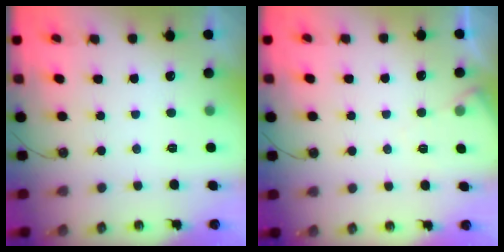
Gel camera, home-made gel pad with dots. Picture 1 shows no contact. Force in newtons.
{"total": 4.3, "press": 4.3, "slide": 0.7}